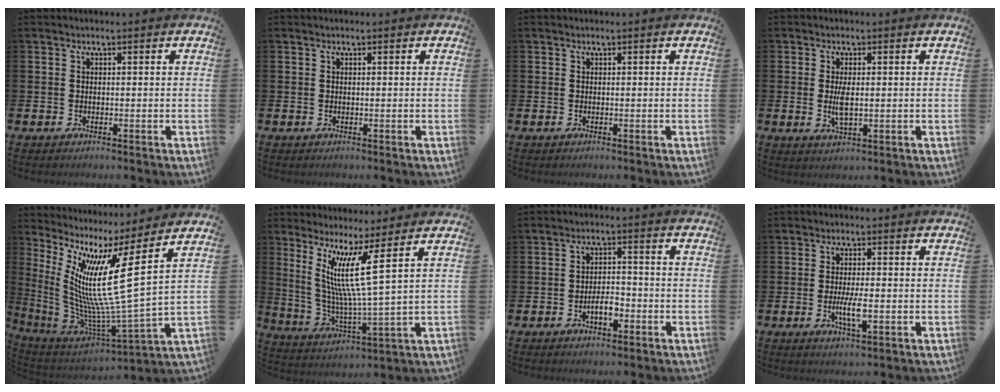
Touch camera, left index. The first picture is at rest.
{"total": 0.0}
{"total": 0.0}
{"total": 3.2, "force": [0.2, 1.2, 3.0], "torque": [-0.054, 0.002, 0.001]}
{"total": 14.3, "force": [4.8, 1.4, 13.4], "torque": [-0.268, -0.069, 0.060]}
{"total": 10.6, "force": [5.8, 0.3, 8.8], "torque": [-0.167, -0.036, 0.094]}
{"total": 3.4, "force": [-1.4, 1.6, 2.6], "torque": [-0.041, 0.005, -0.029]}
{"total": 3.7, "force": [-0.7, 1.0, 3.5], "torque": [-0.061, -0.004, -0.016]}